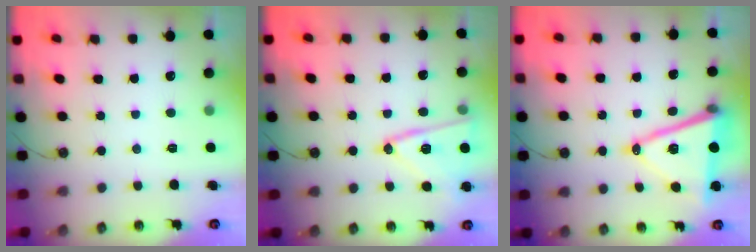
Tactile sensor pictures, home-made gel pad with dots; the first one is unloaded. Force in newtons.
{"total": 14.7, "press": 14.4, "slide": 3.1}
{"total": 16.0, "press": 15.5, "slide": 3.8}